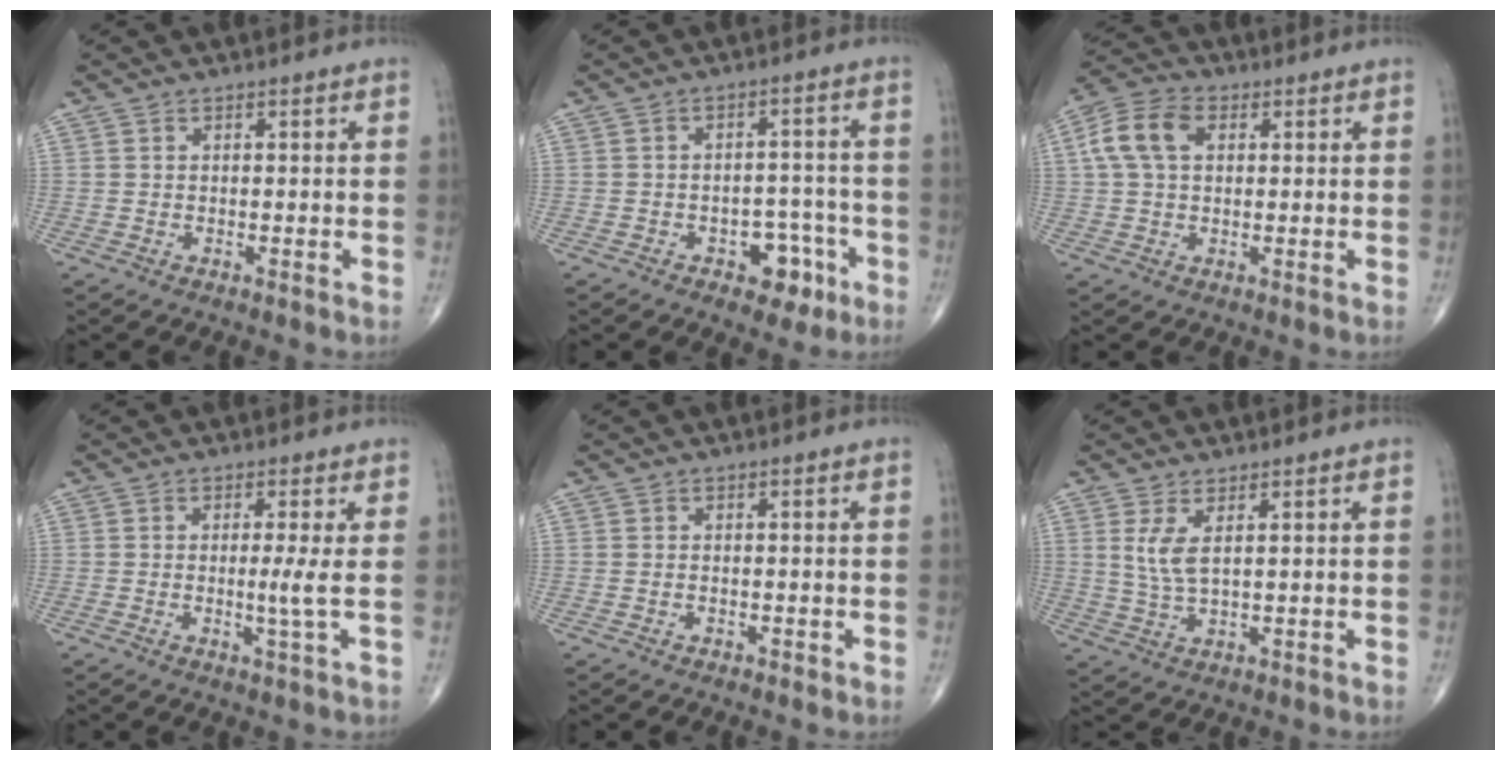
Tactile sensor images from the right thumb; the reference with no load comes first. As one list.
[{"total": 7.0, "force": [-3.5, 4.4, 4.1], "torque": [-0.022, 0.035, -0.044]}, {"total": 8.6, "force": [2.1, 5.6, 6.2], "torque": [-0.127, 0.021, 0.034]}, {"total": 3.1, "force": [-0.1, -0.7, 3.0], "torque": [-0.069, -0.012, -0.005]}, {"total": 0.8, "force": [-0.4, 0.5, 0.5], "torque": [-0.010, 0.003, -0.004]}, {"total": 4.5, "force": [1.5, 1.4, 4.0], "torque": [-0.090, -0.010, 0.039]}]